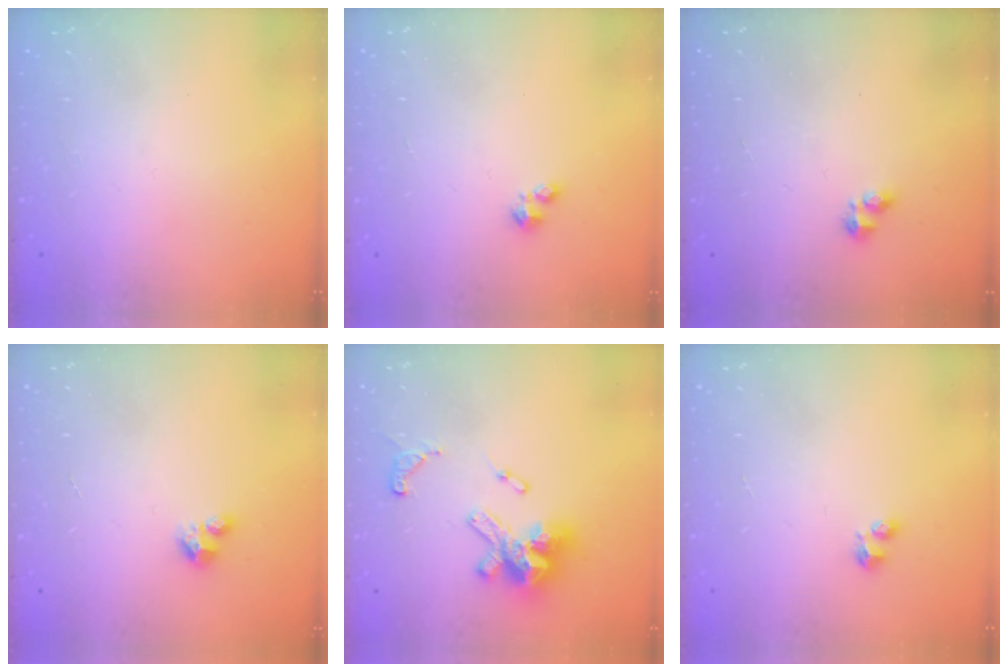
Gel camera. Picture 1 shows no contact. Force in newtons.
{"total": 1.1, "press": 1.1, "slide": 0.3}
{"total": 2.7, "press": 2.7, "slide": 0.4}
{"total": 2.8, "press": 2.8, "slide": 0.2}
{"total": 15.0, "press": 14.9, "slide": 1.9}
{"total": 2.9, "press": 2.8, "slide": 0.6}